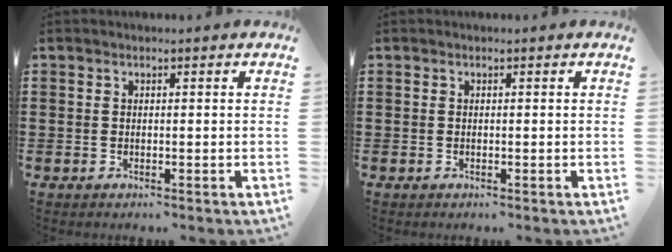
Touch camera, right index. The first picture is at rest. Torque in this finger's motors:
{"motor_torque": [0.00, 2.14, 0.00, 0.00]}